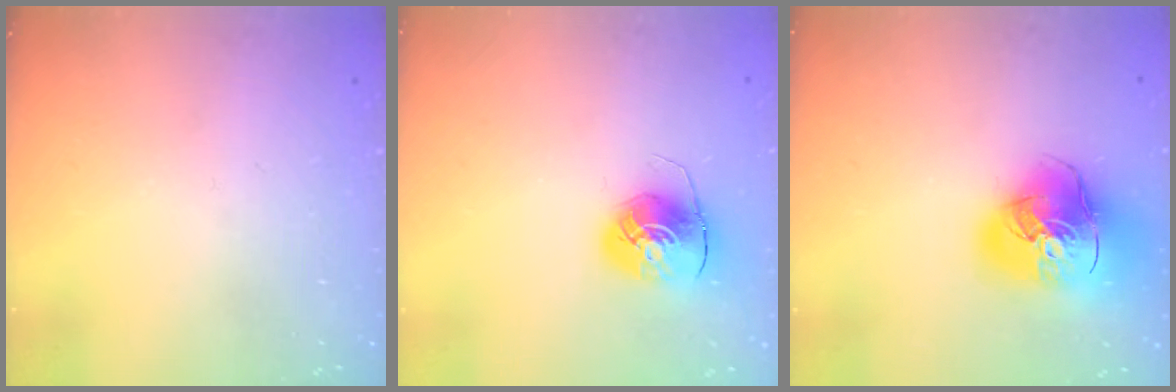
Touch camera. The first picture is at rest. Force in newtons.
{"total": 8.6, "press": 8.6, "slide": 0.6}
{"total": 19.7, "press": 19.5, "slide": 2.7}